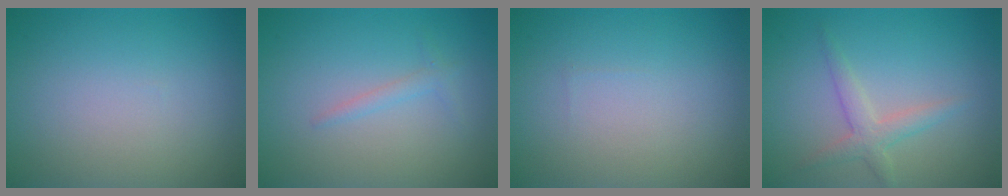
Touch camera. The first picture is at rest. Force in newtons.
{"total": 1.0, "press": 1.0, "slide": 0.1}
{"total": 0.0}
{"total": 2.2, "press": 2.2, "slide": 0.1}